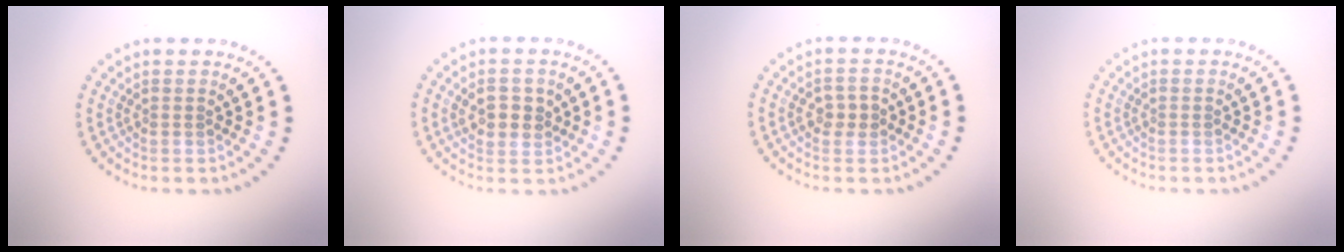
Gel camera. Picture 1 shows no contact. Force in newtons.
{"total": 2.8, "press": 2.7, "slide": 0.6}
{"total": 1.8, "press": 1.8, "slide": 0.2}
{"total": 0.0}